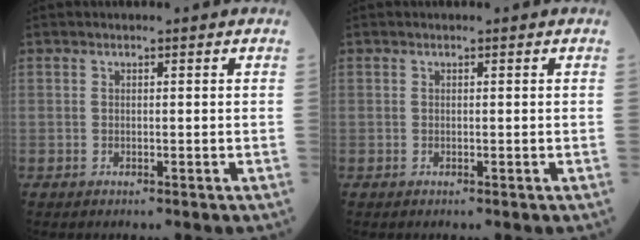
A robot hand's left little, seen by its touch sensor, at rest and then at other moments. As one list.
[{"total": 0.0}]